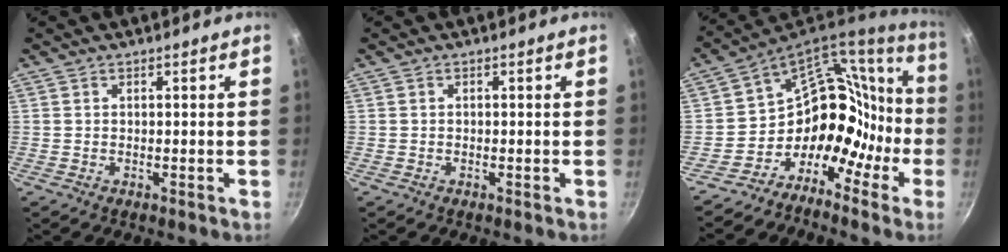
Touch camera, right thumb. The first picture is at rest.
{"total": 0.0}
{"total": 17.8, "force": [-8.1, 14.4, 6.5], "torque": [-0.021, 0.133, -0.142]}